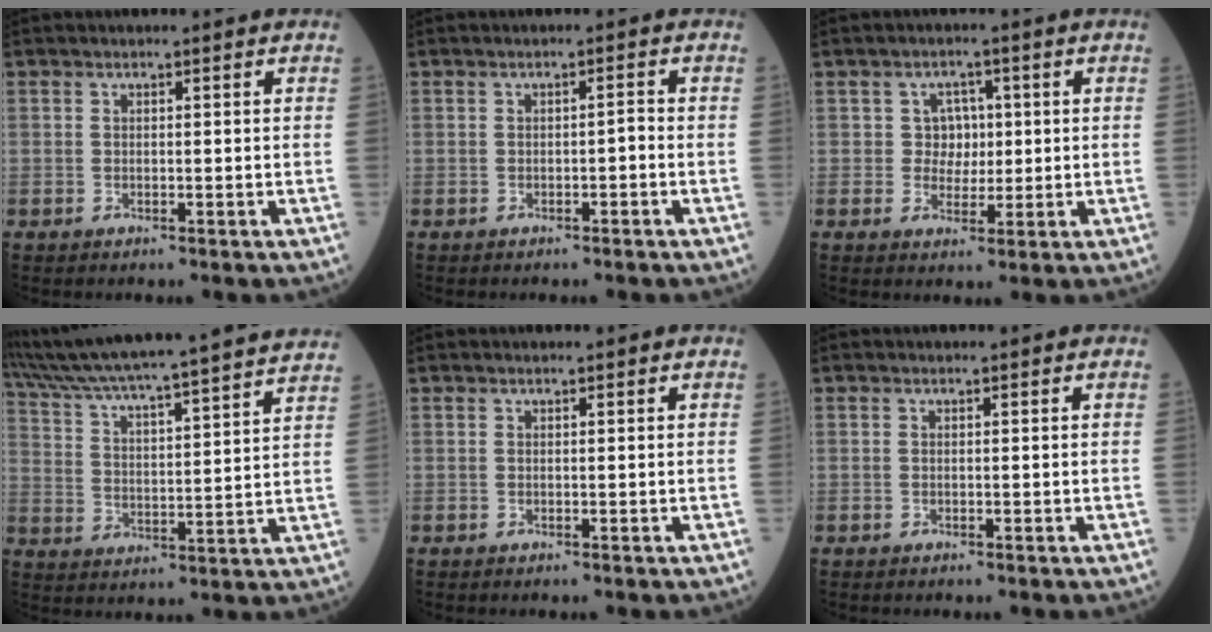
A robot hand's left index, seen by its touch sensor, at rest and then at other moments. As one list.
[{"total": 1.1, "force": [-0.5, 0.2, 0.9], "torque": [-0.010, 0.003, -0.010]}, {"total": 3.5, "force": [0.5, 3.3, 1.0], "torque": [-0.011, 0.007, 0.007]}, {"total": 27.2, "force": [24.8, -0.6, 11.3], "torque": [-0.197, -0.024, 0.345]}, {"total": 0.0}, {"total": 0.0}]